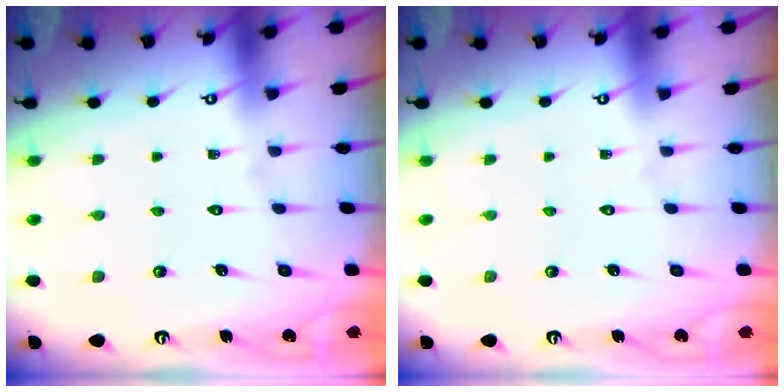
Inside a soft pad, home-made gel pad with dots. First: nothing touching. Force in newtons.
{"total": 0.0}